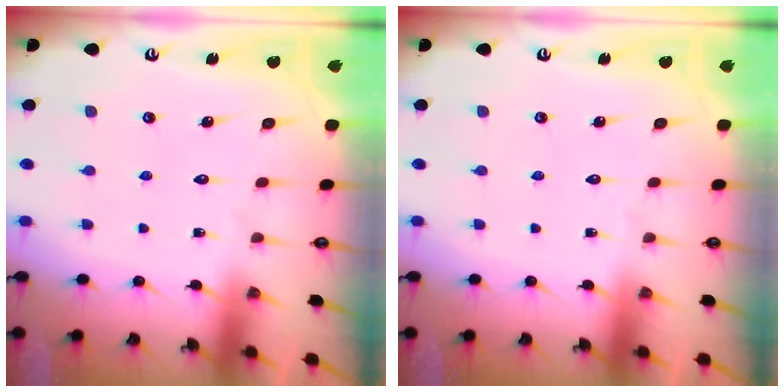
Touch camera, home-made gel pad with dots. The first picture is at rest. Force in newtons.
{"total": 0.0}